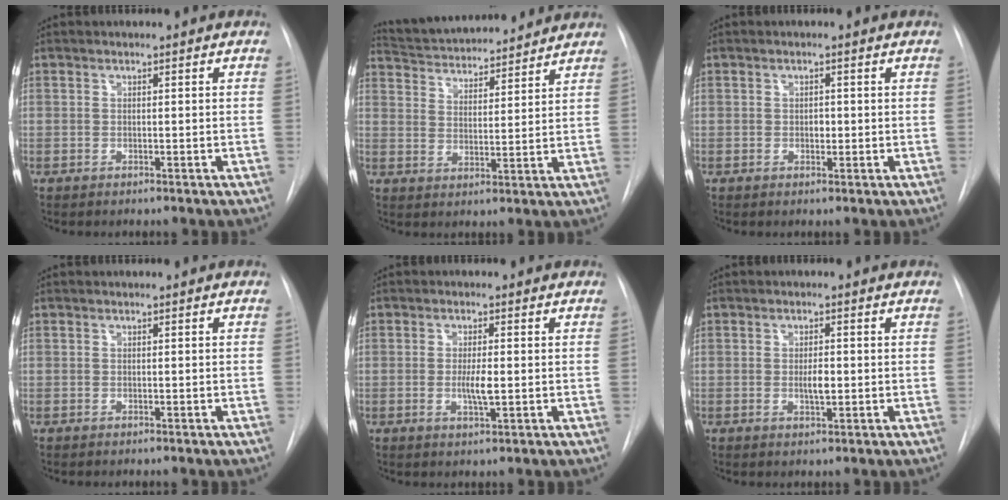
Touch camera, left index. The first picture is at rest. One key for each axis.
{"total": 15.8, "fx": 14.9, "fy": 2.4, "fz": 4.8, "tx": -0.082, "ty": 0.025, "tz": 0.229}
{"total": 1.1, "fx": 0.0, "fy": 0.8, "fz": 0.8, "tx": -0.010, "ty": 0.002, "tz": 0.001}
{"total": 0.0}
{"total": 3.2, "fx": -0.2, "fy": 0.5, "fz": 3.1, "tx": -0.059, "ty": -0.004, "tz": -0.002}
{"total": 2.4, "fx": -0.1, "fy": 0.7, "fz": 2.3, "tx": -0.041, "ty": -0.001, "tz": 0.000}